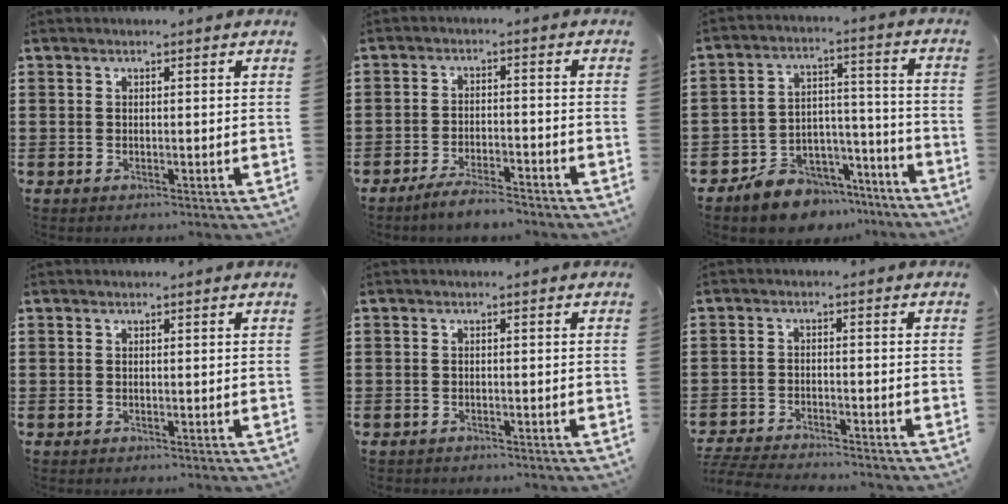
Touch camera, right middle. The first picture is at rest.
{"total": 4.0, "force": [-3.7, 0.3, 1.5], "torque": [-0.034, -0.001, -0.074]}
{"total": 7.0, "force": [-6.3, 3.0, 0.3], "torque": [-0.013, 0.022, -0.121]}
{"total": 0.0}
{"total": 0.6, "force": [-0.6, 0.1, 0.1], "torque": [-0.003, -0.002, -0.012]}
{"total": 3.9, "force": [-3.8, 0.0, 0.6], "torque": [-0.026, -0.009, -0.083]}